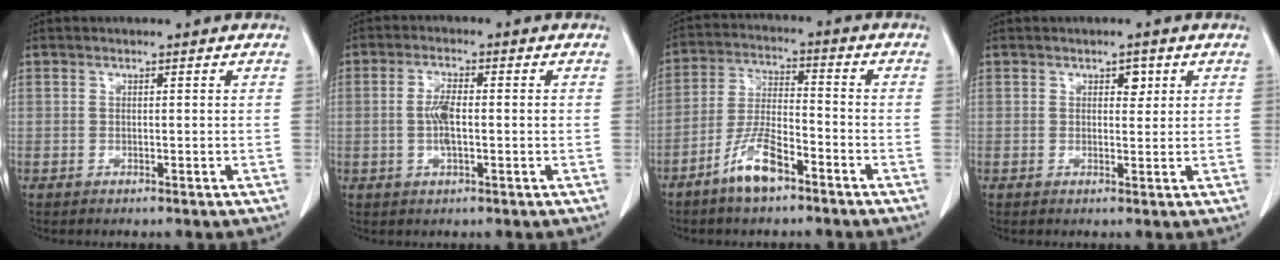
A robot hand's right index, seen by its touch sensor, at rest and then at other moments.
{"total": 4.4, "force": [-0.4, 1.2, 4.2], "torque": [-0.092, 0.004, -0.008]}
{"total": 8.3, "force": [-5.4, 2.0, 6.0], "torque": [-0.124, -0.004, -0.106]}
{"total": 1.7, "force": [0.8, 1.0, 1.1], "torque": [-0.012, 0.000, 0.010]}